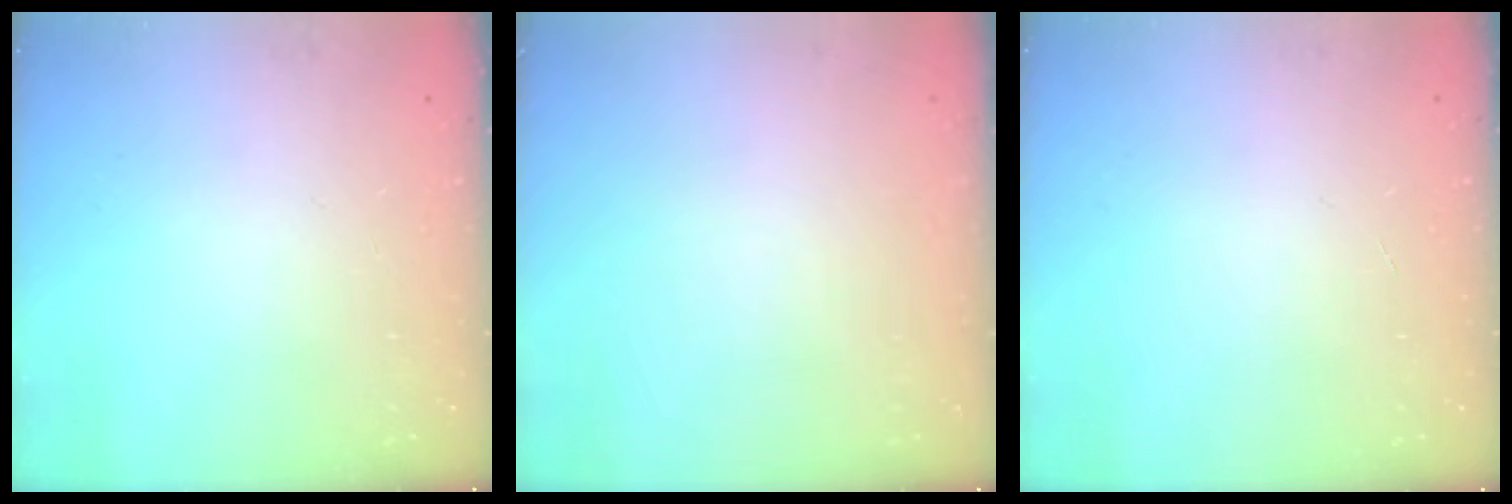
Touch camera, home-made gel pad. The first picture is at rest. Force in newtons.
{"total": 0.0}
{"total": 0.0}